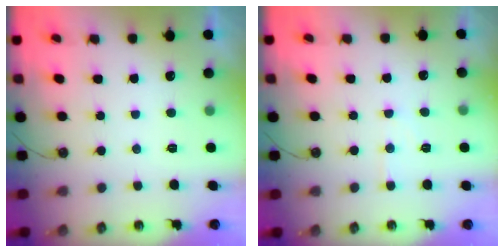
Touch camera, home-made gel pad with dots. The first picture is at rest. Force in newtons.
{"total": 5.2, "press": 5.1, "slide": 0.7}